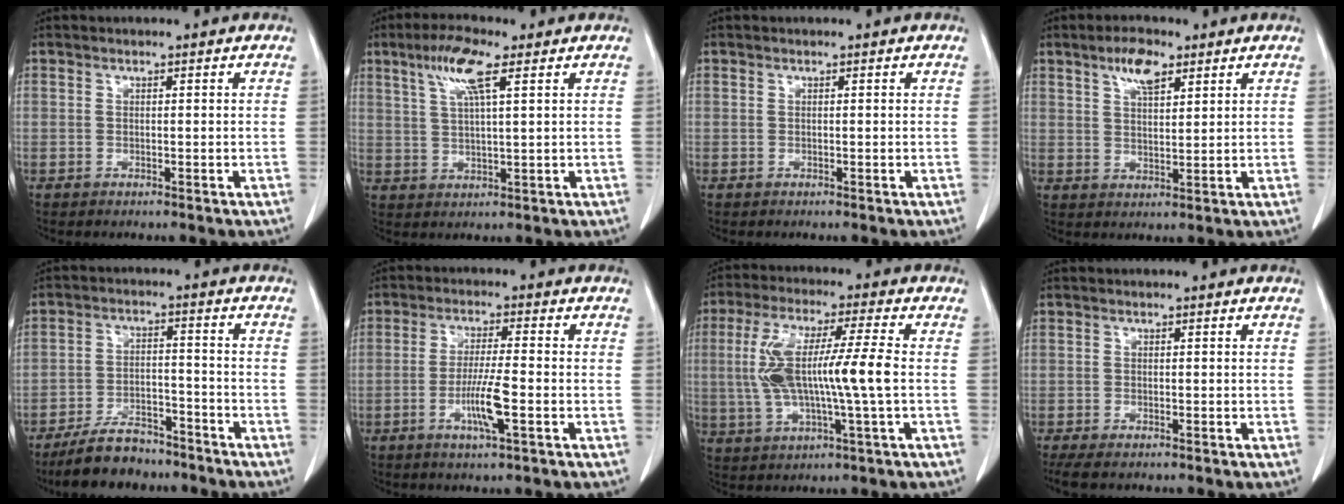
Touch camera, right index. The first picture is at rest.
{"total": 7.7, "force": [3.9, 1.5, 6.6], "torque": [-0.135, 0.013, 0.075]}
{"total": 0.0}
{"total": 6.1, "force": [3.5, 2.4, 4.4], "torque": [-0.086, 0.005, 0.063]}
{"total": 10.1, "force": [-8.4, 3.8, 4.1], "torque": [-0.075, -0.001, -0.145]}
{"total": 7.2, "force": [-2.4, 0.6, 6.7], "torque": [-0.127, -0.006, -0.043]}
{"total": 13.4, "force": [-0.2, 1.4, 13.3], "torque": [-0.270, 0.013, -0.002]}
{"total": 4.7, "force": [-2.9, 2.1, 3.1], "torque": [-0.066, -0.008, -0.047]}